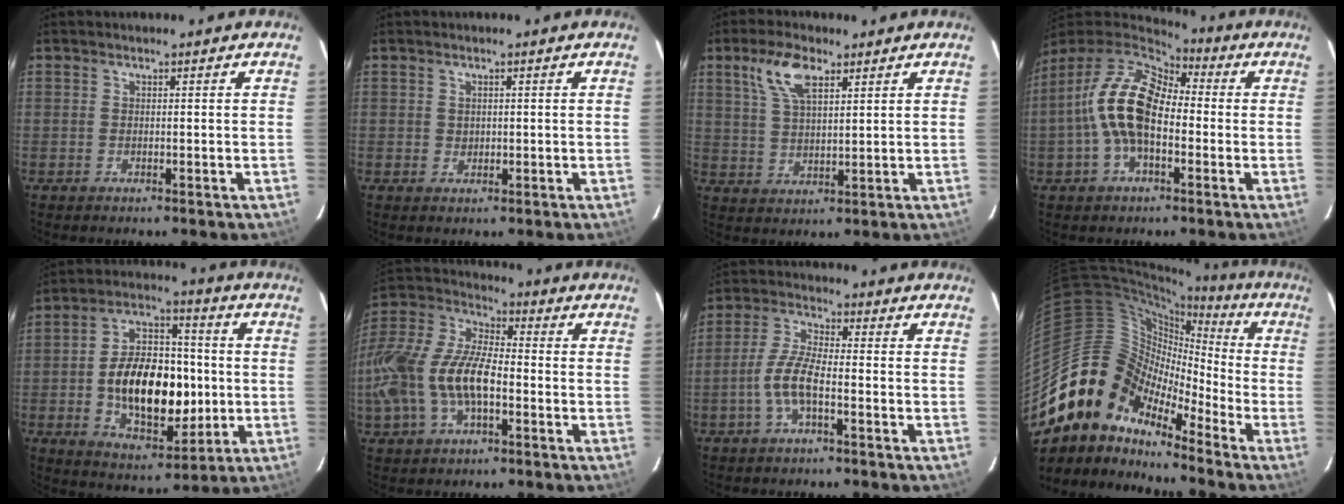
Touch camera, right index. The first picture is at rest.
{"total": 1.3, "force": [0.3, 1.2, 0.3], "torque": [0.001, 0.003, 0.007]}
{"total": 8.1, "force": [4.3, 3.5, 5.9], "torque": [-0.116, 0.015, 0.087]}
{"total": 14.6, "force": [-1.6, 8.2, 12.0], "torque": [-0.232, 0.017, -0.035]}
{"total": 18.5, "force": [-2.0, 10.9, 14.8], "torque": [-0.265, 0.021, -0.020]}
{"total": 20.4, "force": [-4.8, 10.4, 16.9], "torque": [-0.363, -0.002, -0.091]}
{"total": 6.6, "force": [-2.6, 1.7, 5.8], "torque": [-0.128, 0.009, -0.051]}
{"total": 15.3, "force": [-11.4, 9.3, 4.3], "torque": [-0.081, 0.024, -0.224]}